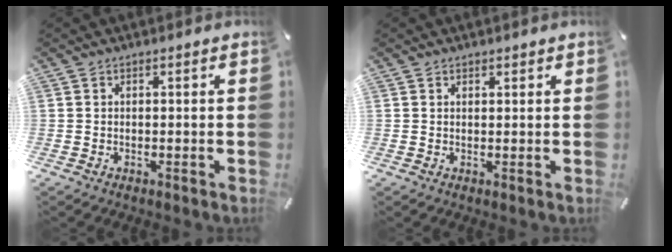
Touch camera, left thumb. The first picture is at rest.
{"total": 0.8, "force": [0.6, 0.5, 0.2], "torque": [-0.003, 0.001, 0.012]}